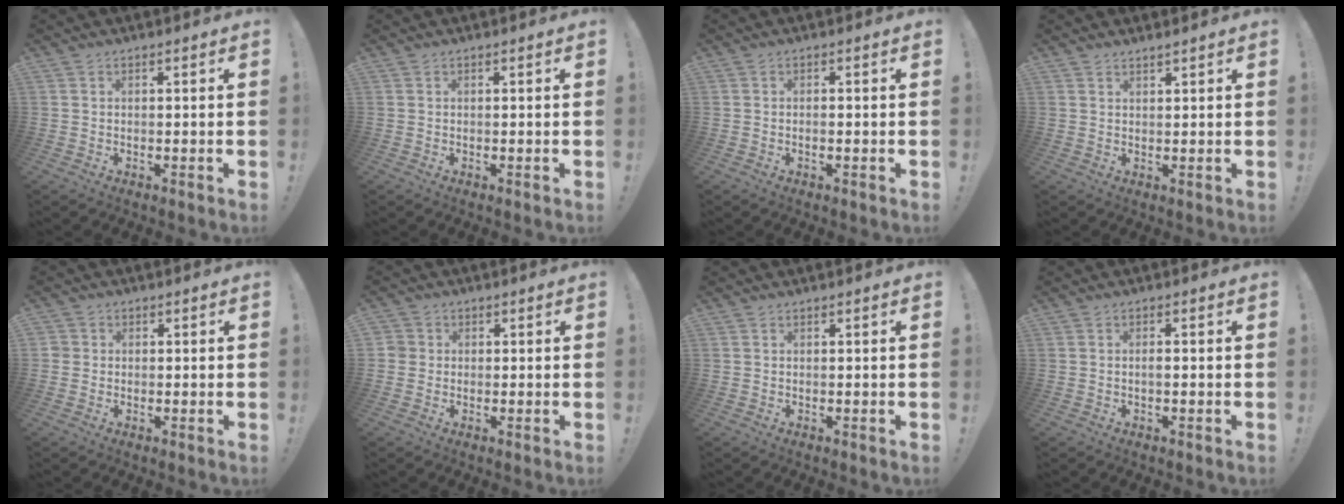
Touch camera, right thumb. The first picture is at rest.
{"total": 0.0}
{"total": 0.7, "force": [-0.3, 0.0, 0.6], "torque": [-0.010, 0.000, -0.006]}
{"total": 1.5, "force": [1.5, 0.1, 0.2], "torque": [0.005, -0.008, 0.026]}
{"total": 2.1, "force": [-0.1, 2.0, 0.5], "torque": [-0.010, 0.005, -0.001]}
{"total": 2.7, "force": [0.1, 2.7, 0.6], "torque": [-0.014, 0.005, 0.003]}
{"total": 0.0}
{"total": 1.5, "force": [-0.4, 0.2, 1.4], "torque": [-0.028, 0.002, -0.009]}